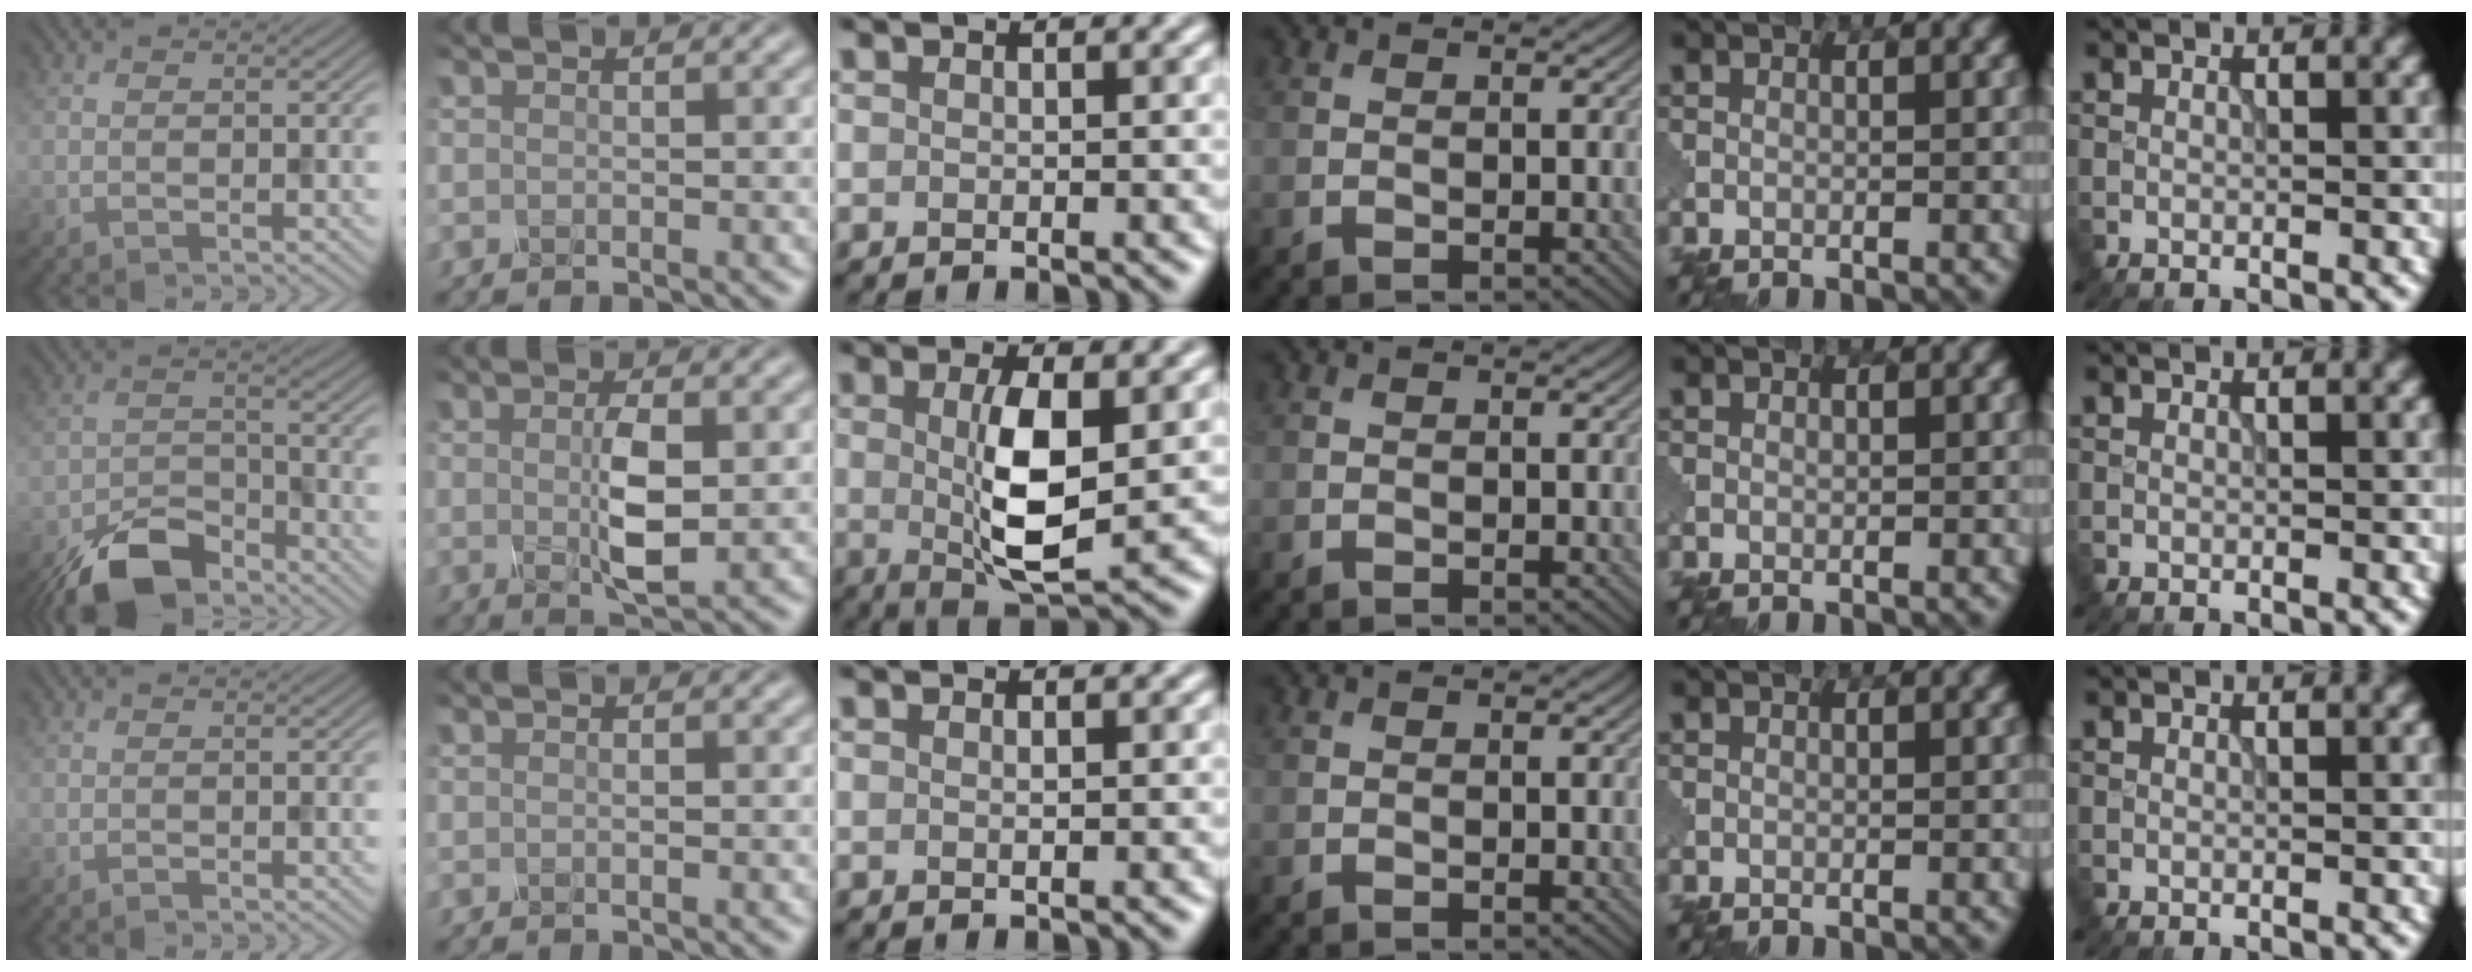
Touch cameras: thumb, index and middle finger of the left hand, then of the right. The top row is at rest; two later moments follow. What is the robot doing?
{"motion": "press", "object": "mechanical pencil"}